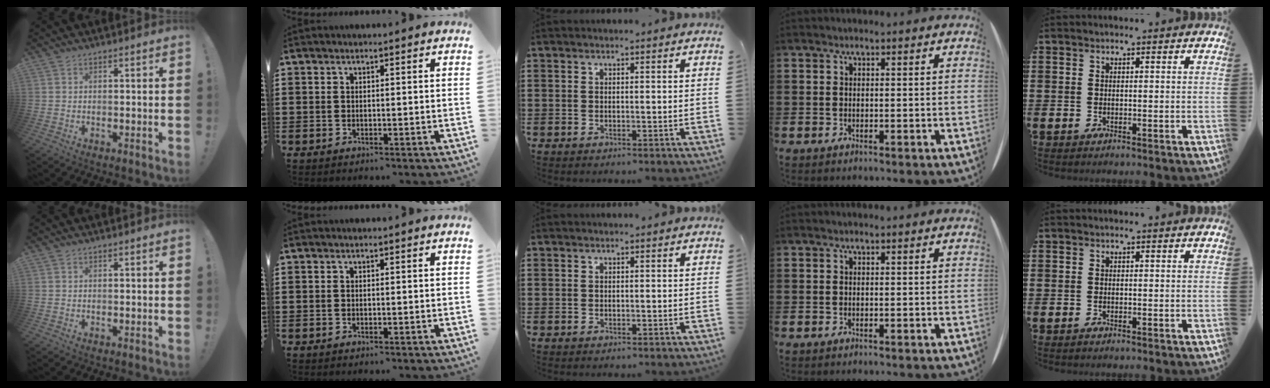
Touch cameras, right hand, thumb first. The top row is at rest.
{}